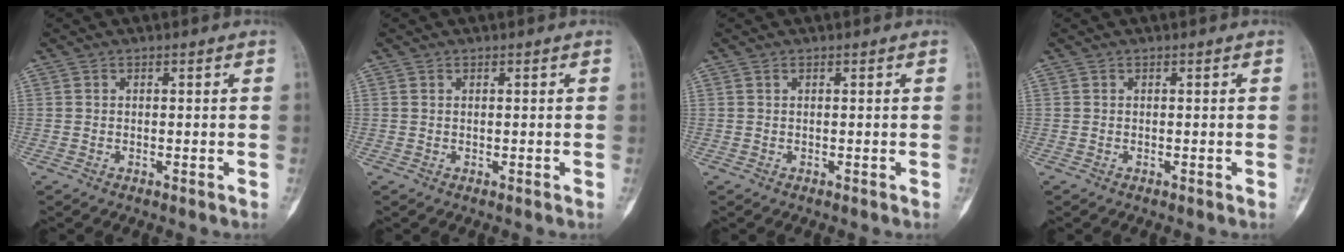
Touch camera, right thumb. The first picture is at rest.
{"total": 0.0}
{"total": 0.0}
{"total": 0.0}